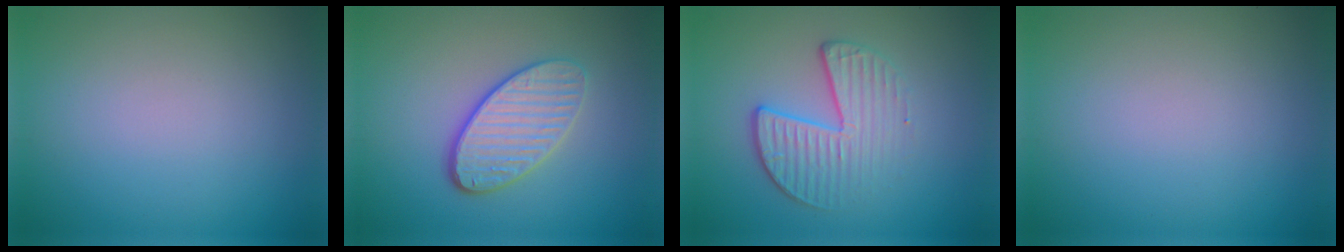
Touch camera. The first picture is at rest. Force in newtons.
{"total": 4.2, "press": 3.5, "slide": 2.4}
{"total": 3.9, "press": 3.0, "slide": 2.6}
{"total": 0.0}